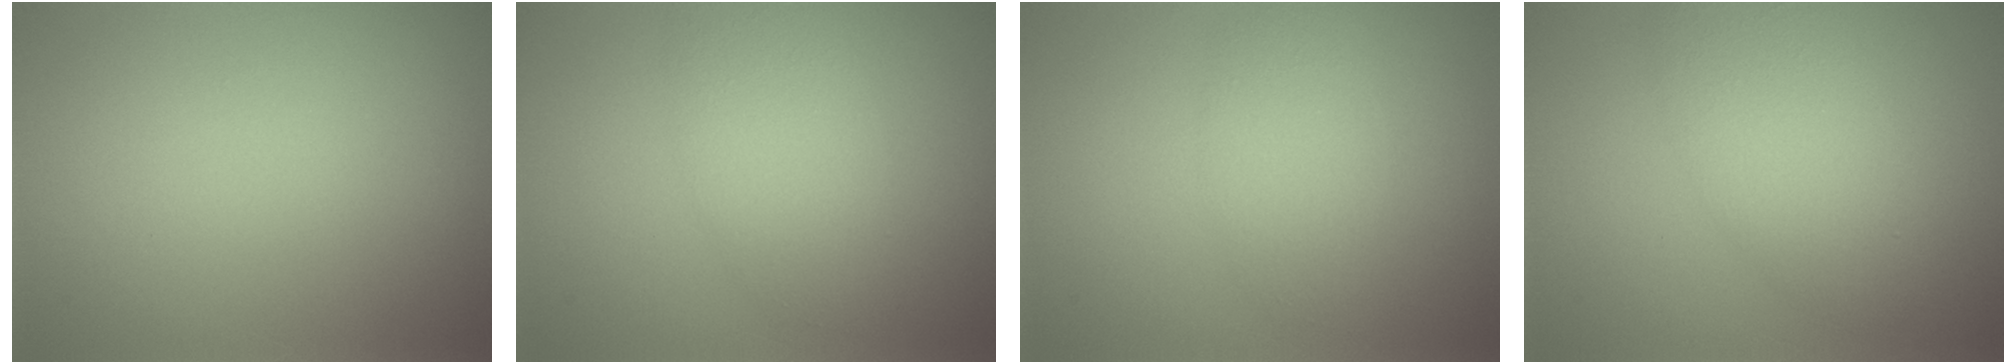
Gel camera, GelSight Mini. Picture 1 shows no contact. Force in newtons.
{"total": 3.9, "press": 3.9, "slide": 0.2}
{"total": 2.8, "press": 2.8, "slide": 0.1}
{"total": 4.9, "press": 4.9, "slide": 0.2}